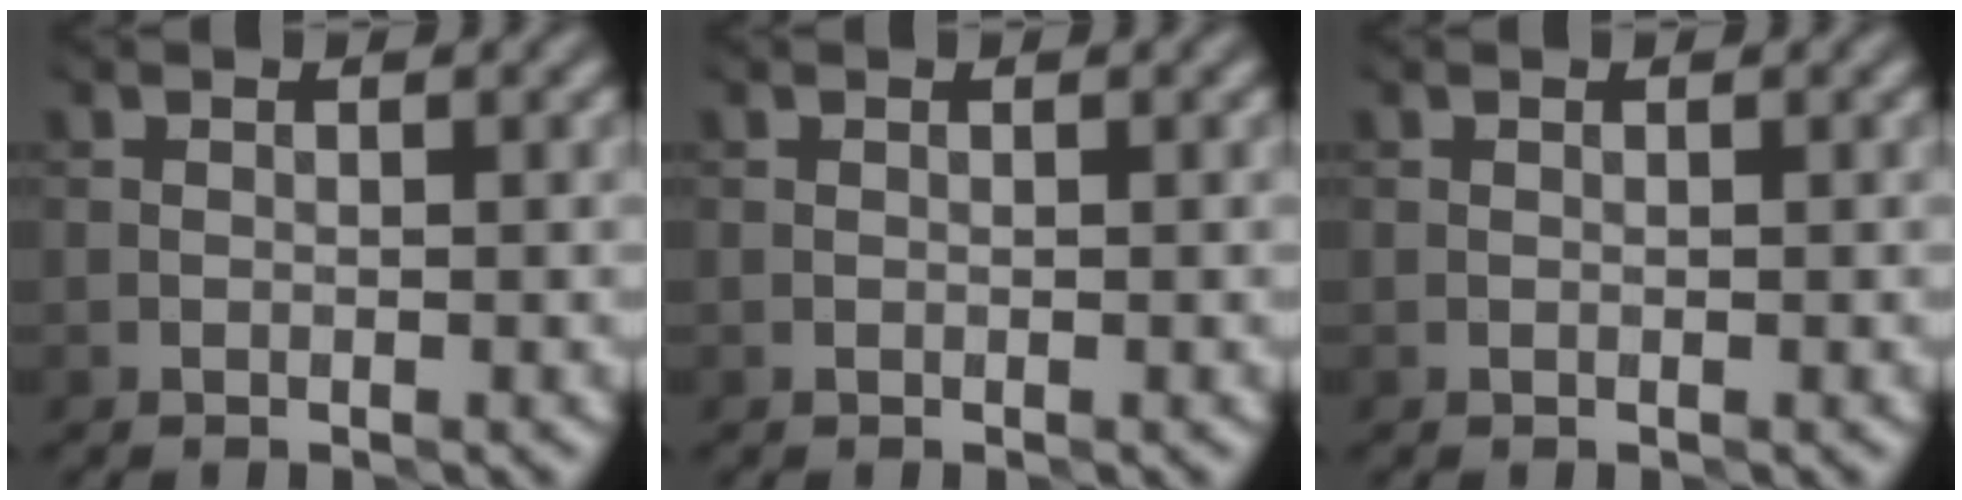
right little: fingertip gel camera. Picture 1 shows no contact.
{"total": 0.0}
{"total": 0.0}